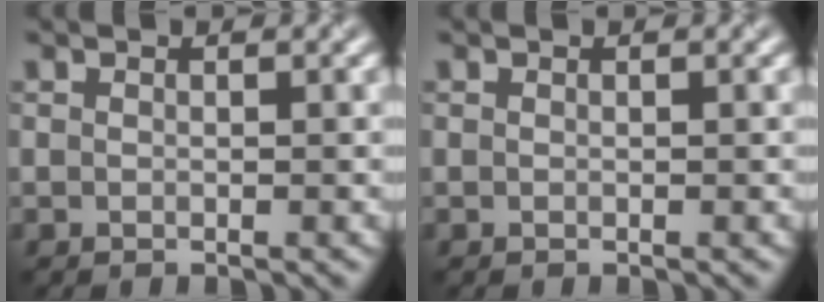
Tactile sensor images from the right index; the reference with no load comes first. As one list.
[{"total": 0.0}]